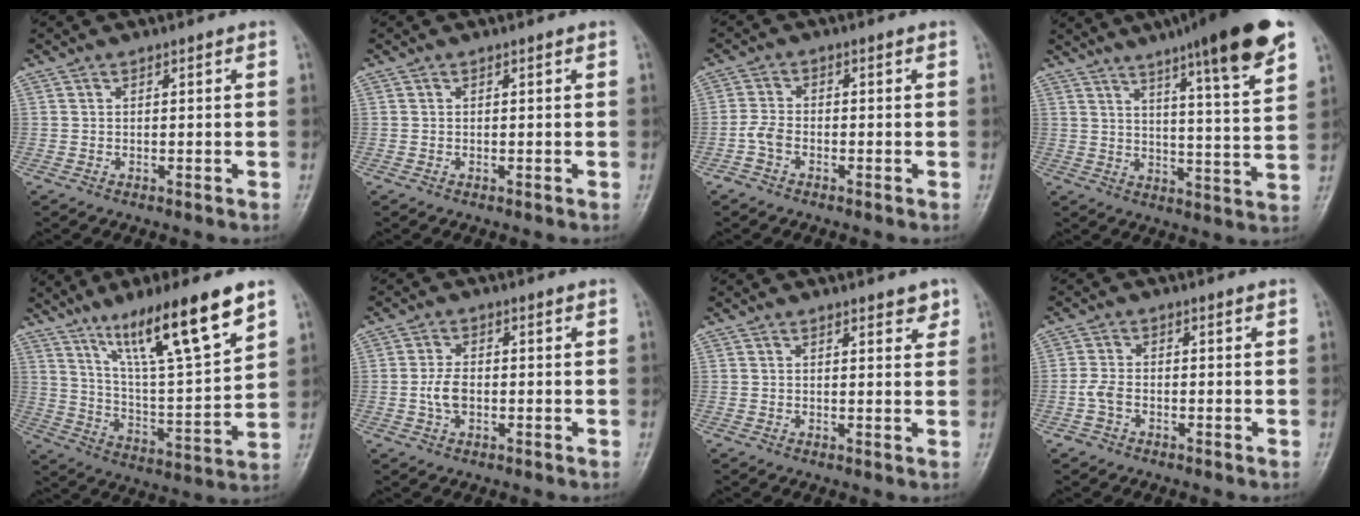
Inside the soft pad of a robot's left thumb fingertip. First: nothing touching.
{"total": 0.0}
{"total": 2.8, "force": [-1.5, 1.7, 1.7], "torque": [-0.037, 0.007, -0.035]}
{"total": 18.5, "force": [11.8, 2.1, 14.1], "torque": [-0.187, -0.048, 0.164]}
{"total": 18.9, "force": [11.8, 2.6, 14.5], "torque": [-0.228, -0.053, 0.208]}
{"total": 3.5, "force": [-0.7, 2.2, 2.7], "torque": [-0.053, 0.005, -0.016]}
{"total": 2.7, "force": [1.9, 1.0, 1.6], "torque": [-0.008, -0.010, 0.022]}
{"total": 2.7, "force": [-1.2, 1.8, 1.7], "torque": [-0.035, 0.007, -0.025]}